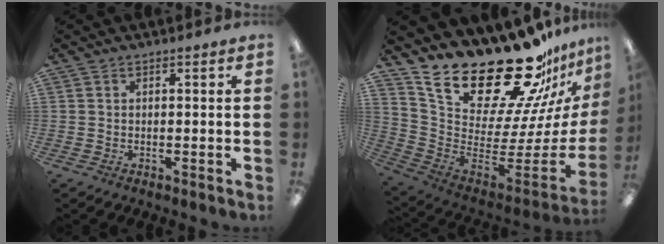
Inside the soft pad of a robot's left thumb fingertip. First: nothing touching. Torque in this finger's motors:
{"motor_torque": [2.52, 2.49, 0.85, -1.93, 0.32]}